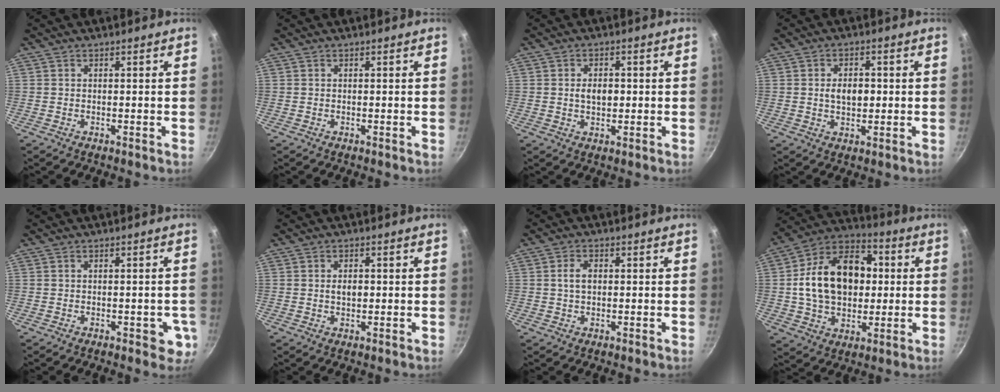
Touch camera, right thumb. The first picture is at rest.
{"total": 0.0}
{"total": 4.1, "force": [0.1, 2.6, 3.2], "torque": [-0.039, 0.003, 0.000]}
{"total": 5.3, "force": [0.2, 3.4, 4.1], "torque": [-0.049, 0.003, 0.000]}
{"total": 4.5, "force": [-1.3, 2.6, 3.5], "torque": [-0.015, 0.006, -0.015]}
{"total": 2.8, "force": [0.1, 1.8, 2.1], "torque": [-0.026, 0.003, 0.000]}
{"total": 3.3, "force": [0.3, 2.1, 2.4], "torque": [-0.036, 0.007, 0.004]}
{"total": 20.7, "force": [1.7, 14.6, 14.6], "torque": [-0.214, 0.030, 0.019]}